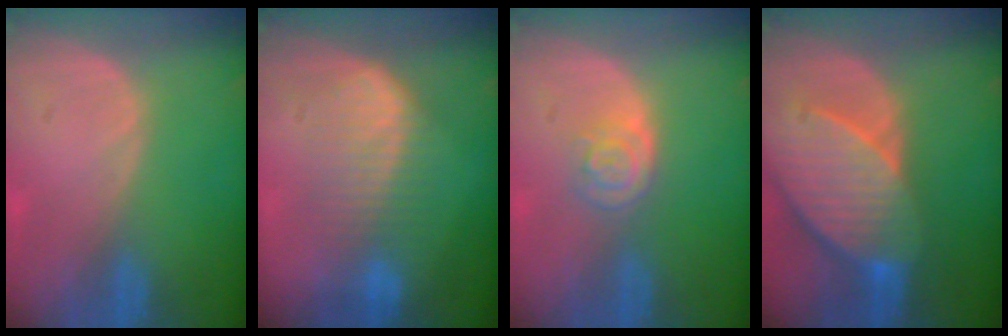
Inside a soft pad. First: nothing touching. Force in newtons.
{"total": 6.9, "press": 6.9, "slide": 0.5}
{"total": 3.7, "press": 3.6, "slide": 0.8}
{"total": 10.5, "press": 9.3, "slide": 5.0}